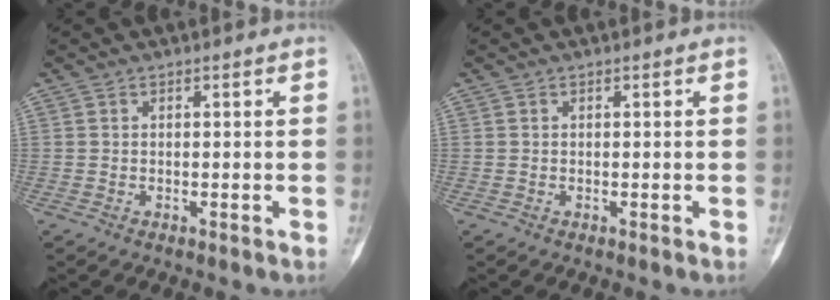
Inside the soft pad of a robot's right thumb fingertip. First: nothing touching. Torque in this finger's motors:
{"motor_torque": [0.00, 0.00, 0.00, 0.00, 0.00]}